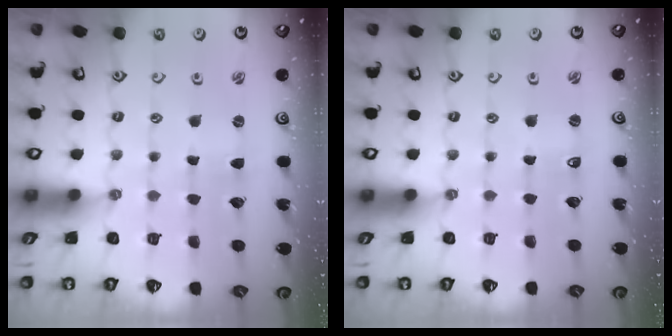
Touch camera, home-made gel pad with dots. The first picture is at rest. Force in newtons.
{"total": 0.0}